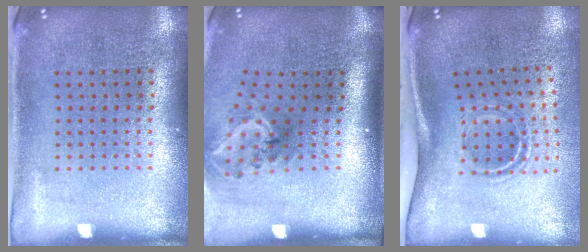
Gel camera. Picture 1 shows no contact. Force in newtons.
{"total": 2.1, "press": 1.3, "slide": 1.6}
{"total": 2.0, "press": 1.2, "slide": 1.6}